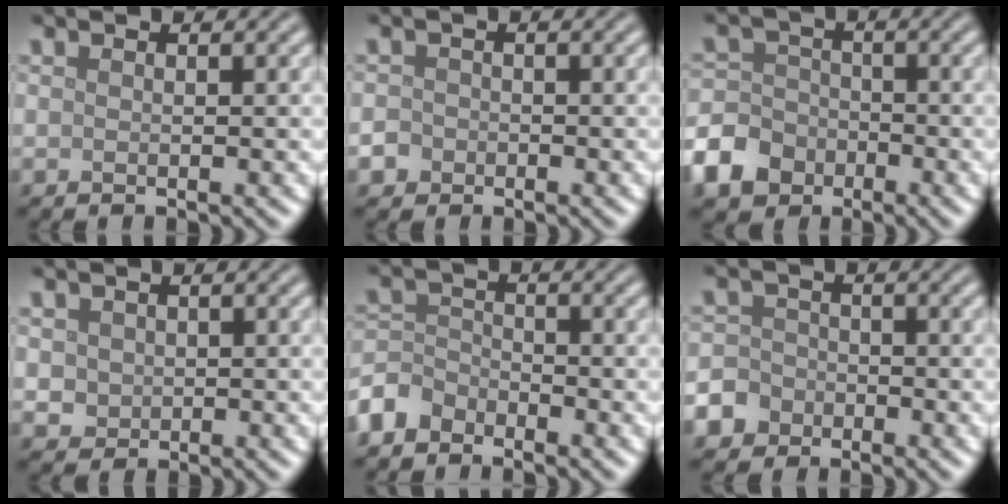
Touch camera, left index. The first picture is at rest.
{"total": 2.2, "force": [-1.1, 1.8, 0.4], "torque": [0.000, 0.002, -0.021]}
{"total": 6.5, "force": [-3.6, 5.0, 2.2], "torque": [-0.046, -0.011, -0.086]}
{"total": 1.7, "force": [0.3, 1.6, 0.6], "torque": [-0.014, -0.006, 0.006]}
{"total": 2.9, "force": [-2.3, 1.8, 0.5], "torque": [-0.009, 0.006, -0.060]}
{"total": 5.0, "force": [-3.0, 3.9, 0.8], "torque": [-0.005, -0.010, -0.064]}